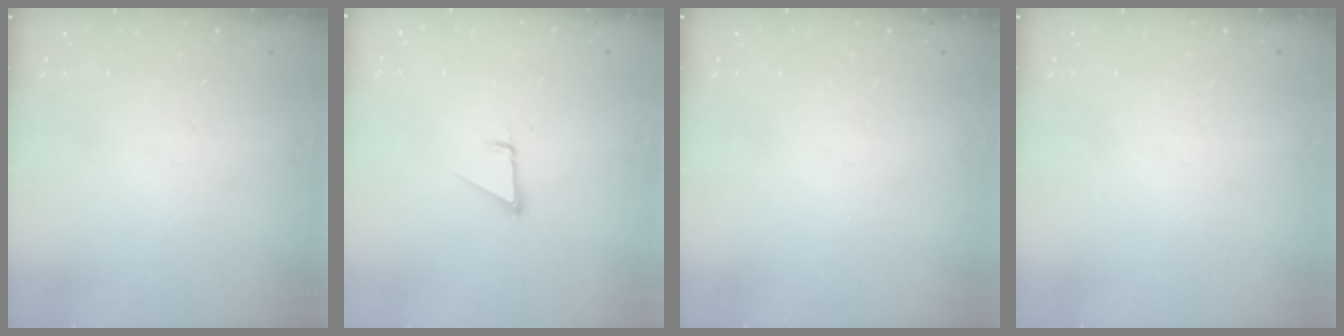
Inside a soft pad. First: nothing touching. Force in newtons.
{"total": 1.9, "press": 1.9, "slide": 0.0}
{"total": 0.0}
{"total": 0.0}